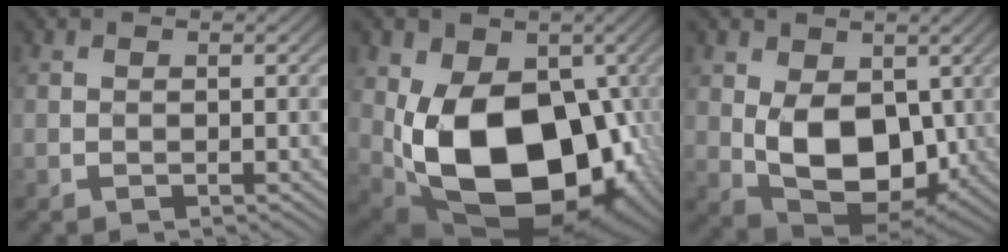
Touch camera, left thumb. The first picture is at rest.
{"total": 18.6, "force": [-2.6, 12.5, 13.5], "torque": [-0.230, -0.060, -0.028]}
{"total": 10.6, "force": [-0.2, 7.1, 7.9], "torque": [-0.171, -0.006, -0.005]}